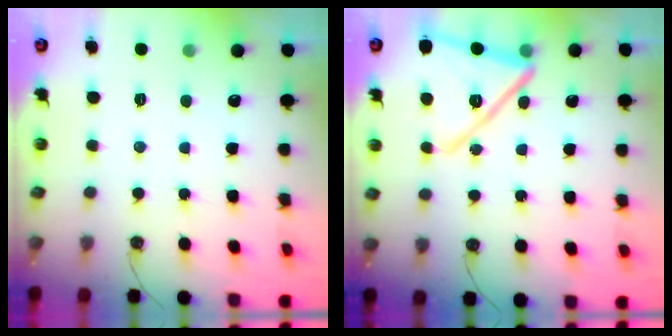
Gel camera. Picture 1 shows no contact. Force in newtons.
{"total": 16.9, "press": 16.9, "slide": 1.1}